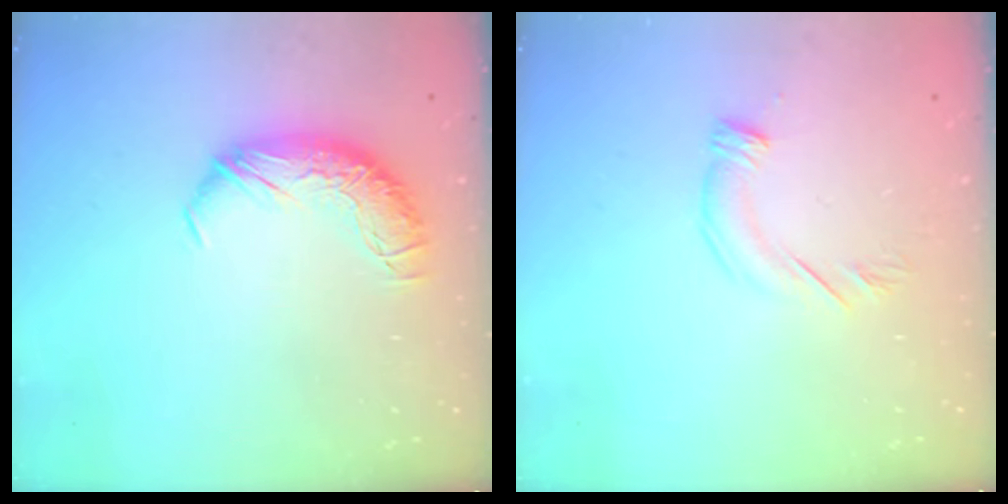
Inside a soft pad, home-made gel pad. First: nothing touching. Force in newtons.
{"total": 4.7, "press": 4.7, "slide": 0.8}